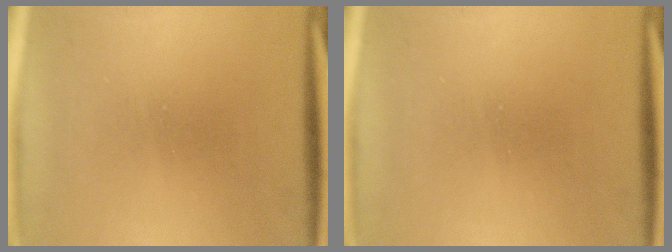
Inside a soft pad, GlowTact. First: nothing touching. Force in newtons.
{"total": 0.0}